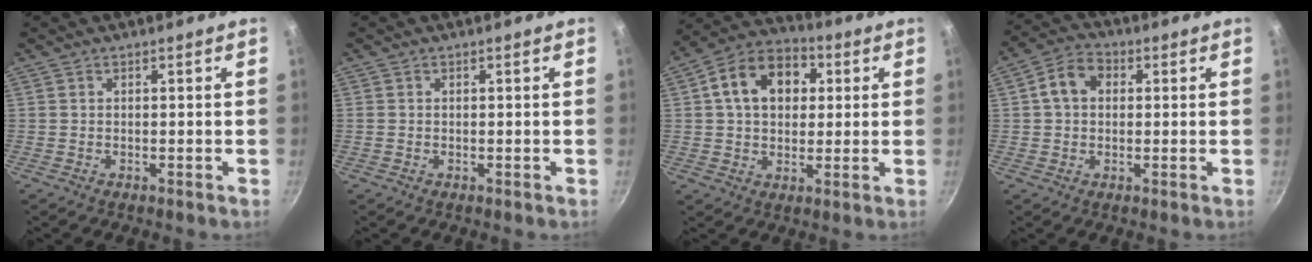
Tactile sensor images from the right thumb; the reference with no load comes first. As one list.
[{"total": 0.0}, {"total": 13.1, "force": [3.0, 9.5, 8.5], "torque": [-0.112, 0.019, 0.033]}, {"total": 6.9, "force": [1.2, 5.2, 4.3], "torque": [-0.060, 0.017, 0.009]}]